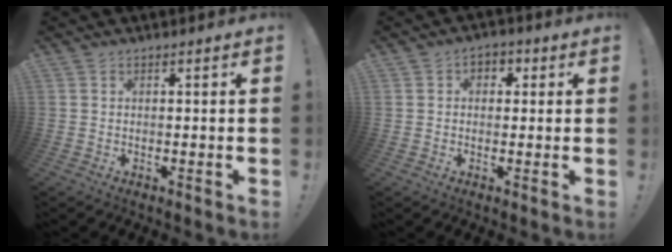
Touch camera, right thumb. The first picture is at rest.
{"total": 3.6, "force": [0.3, 3.1, 1.7], "torque": [-0.019, 0.006, 0.003]}